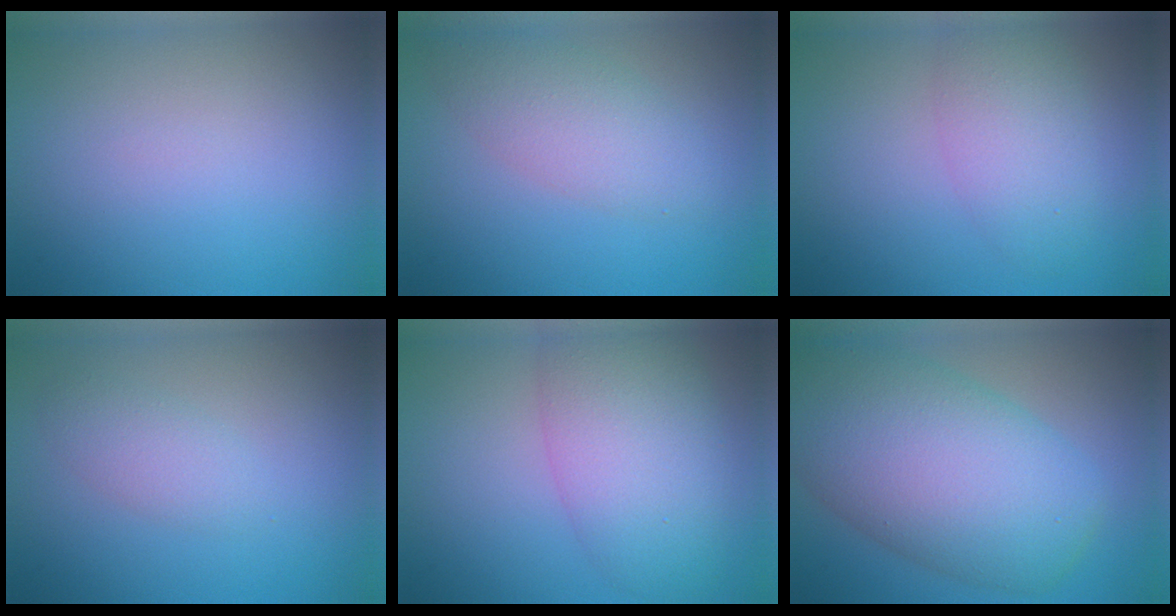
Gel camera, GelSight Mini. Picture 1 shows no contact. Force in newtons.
{"total": 3.9, "press": 3.9, "slide": 0.2}
{"total": 3.9, "press": 3.9, "slide": 0.1}
{"total": 2.0, "press": 2.0, "slide": 0.1}
{"total": 7.5, "press": 7.5, "slide": 0.4}
{"total": 12.2, "press": 12.2, "slide": 0.2}